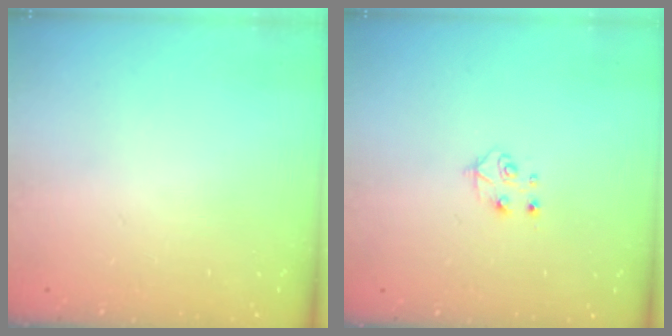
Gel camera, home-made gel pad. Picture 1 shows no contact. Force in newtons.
{"total": 5.0, "press": 4.9, "slide": 0.5}